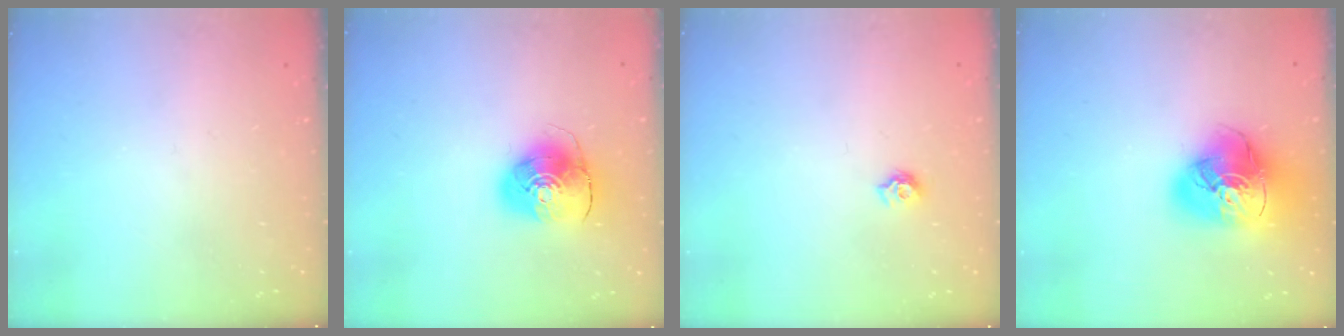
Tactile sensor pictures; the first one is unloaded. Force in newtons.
{"total": 9.6, "press": 9.6, "slide": 1.2}
{"total": 5.6, "press": 5.6, "slide": 0.7}
{"total": 19.0, "press": 18.8, "slide": 2.5}